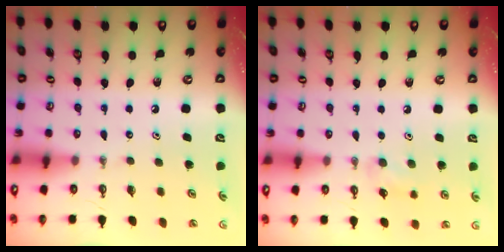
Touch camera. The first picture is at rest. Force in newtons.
{"total": 7.6, "press": 7.3, "slide": 2.3}